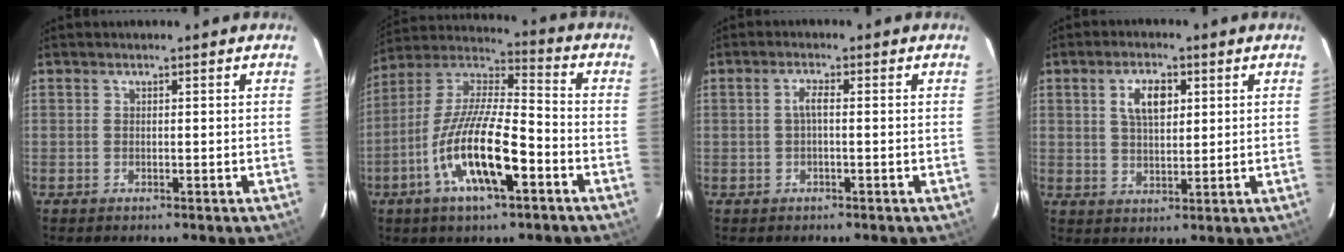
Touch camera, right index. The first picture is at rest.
{"total": 17.0, "force": [-7.1, 4.6, 14.8], "torque": [-0.294, -0.015, -0.137]}
{"total": 1.9, "force": [-0.2, 0.3, 1.8], "torque": [-0.037, 0.006, -0.006]}
{"total": 6.0, "force": [2.1, 3.0, 4.8], "torque": [-0.086, 0.010, 0.039]}